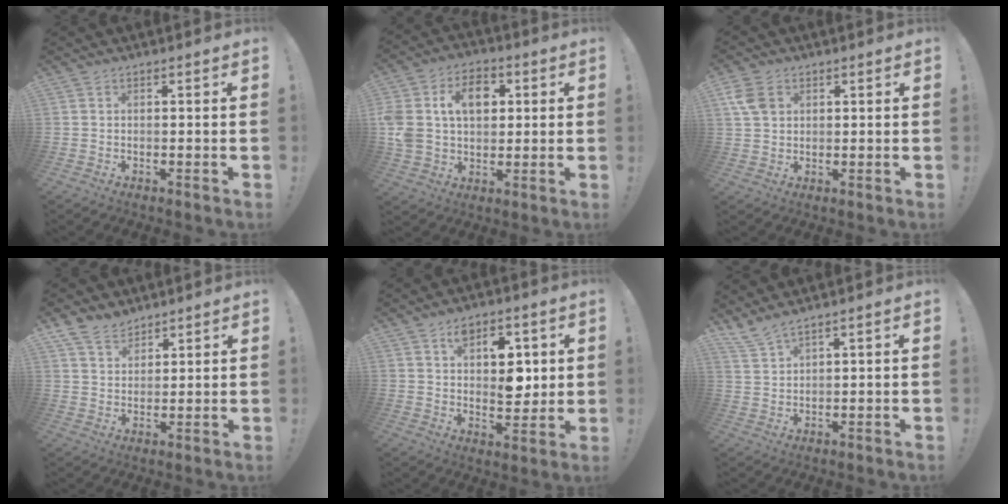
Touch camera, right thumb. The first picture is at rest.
{"total": 14.2, "force": [4.1, 10.5, 8.7], "torque": [-0.150, -0.002, 0.075]}
{"total": 6.7, "force": [2.3, 5.0, 3.9], "torque": [-0.077, 0.005, 0.049]}
{"total": 6.8, "force": [5.5, 3.6, 1.8], "torque": [-0.040, -0.029, 0.107]}
{"total": 10.8, "force": [4.1, 7.3, 6.8], "torque": [-0.080, -0.017, 0.075]}
{"total": 4.5, "force": [3.9, 0.3, 2.2], "torque": [-0.059, -0.020, 0.074]}